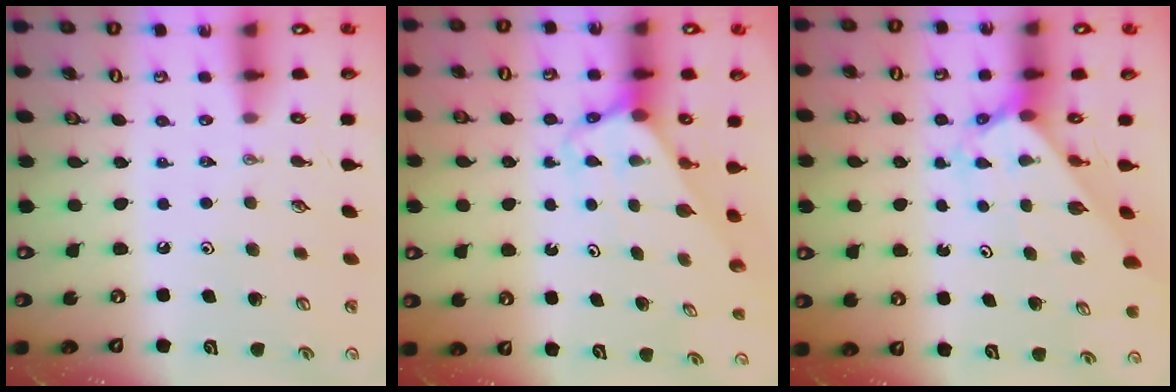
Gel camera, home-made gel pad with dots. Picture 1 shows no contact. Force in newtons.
{"total": 2.8, "press": 2.8, "slide": 0.2}
{"total": 2.2, "press": 2.2, "slide": 0.2}